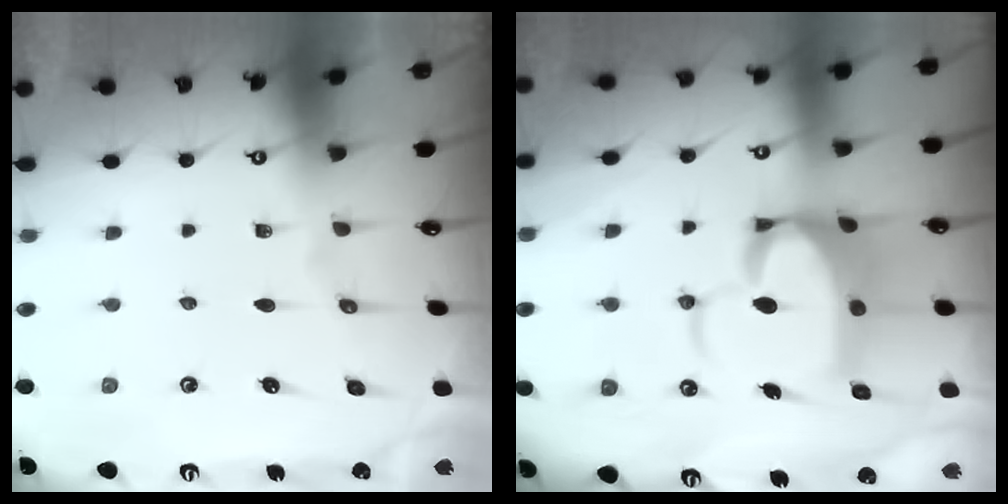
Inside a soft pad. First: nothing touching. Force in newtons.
{"total": 11.2, "press": 11.1, "slide": 1.5}